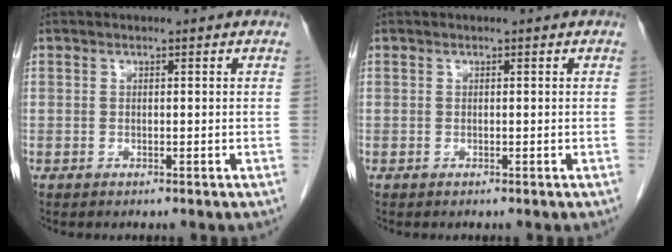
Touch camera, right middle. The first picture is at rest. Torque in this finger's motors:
{"motor_torque": [-0.34, -0.20, -0.03, -0.01]}